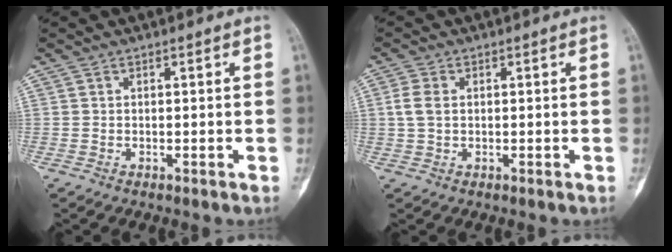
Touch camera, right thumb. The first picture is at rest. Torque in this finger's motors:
{"motor_torque": [0.75, 0.38, 0.73, -0.07, 0.17]}